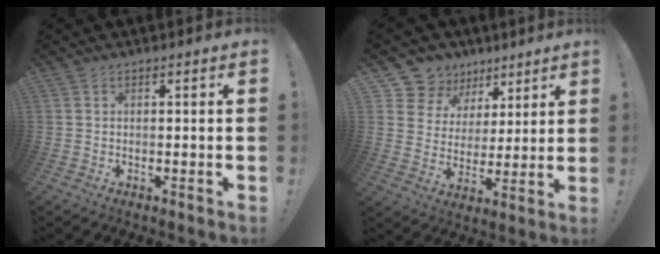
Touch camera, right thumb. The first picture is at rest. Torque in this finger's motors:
{"motor_torque": [-0.47, 0.52, -0.37, 0.39, 0.07]}